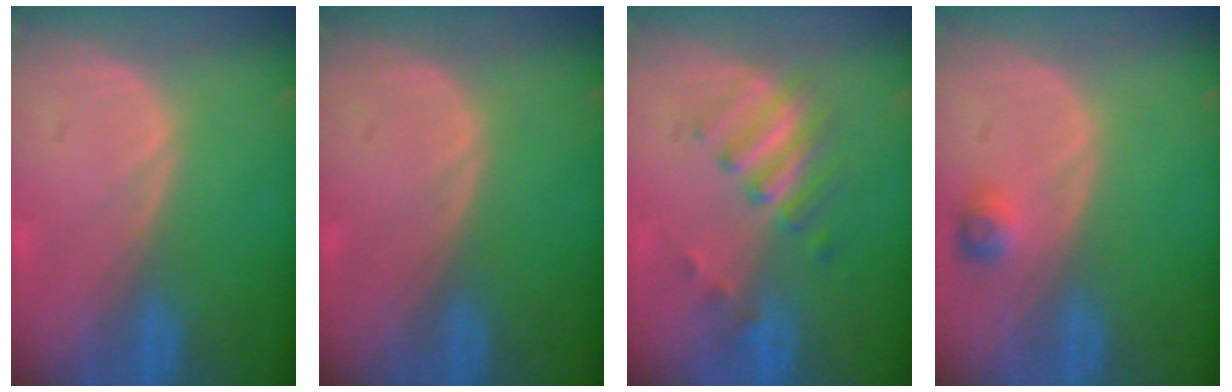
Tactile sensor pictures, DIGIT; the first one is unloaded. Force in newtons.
{"total": 0.0}
{"total": 5.1, "press": 5.0, "slide": 1.0}
{"total": 2.4, "press": 2.2, "slide": 0.9}